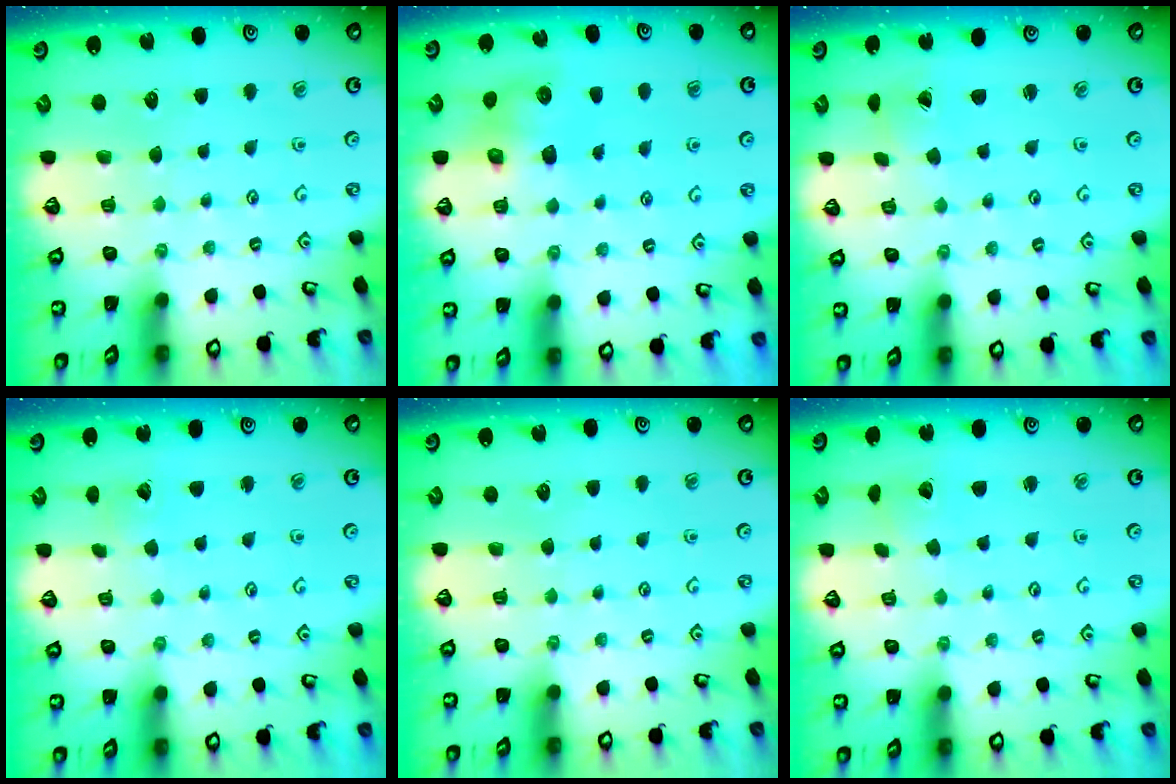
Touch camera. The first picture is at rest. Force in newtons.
{"total": 7.9, "press": 7.7, "slide": 1.6}
{"total": 1.0, "press": 1.0, "slide": 0.1}
{"total": 2.8, "press": 2.8, "slide": 0.2}
{"total": 0.0}
{"total": 2.3, "press": 2.3, "slide": 0.2}